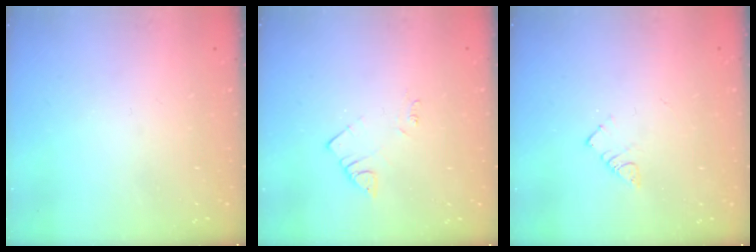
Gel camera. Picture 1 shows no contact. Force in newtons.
{"total": 2.6, "press": 2.6, "slide": 0.3}
{"total": 3.8, "press": 3.8, "slide": 0.2}